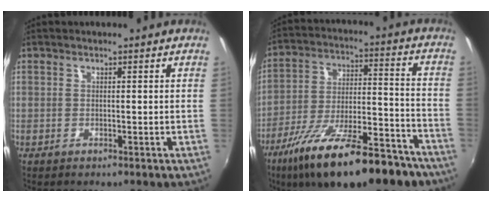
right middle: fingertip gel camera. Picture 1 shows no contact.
{"total": 23.8, "force": [-16.7, 7.1, 15.4], "torque": [-0.264, -0.041, -0.250]}